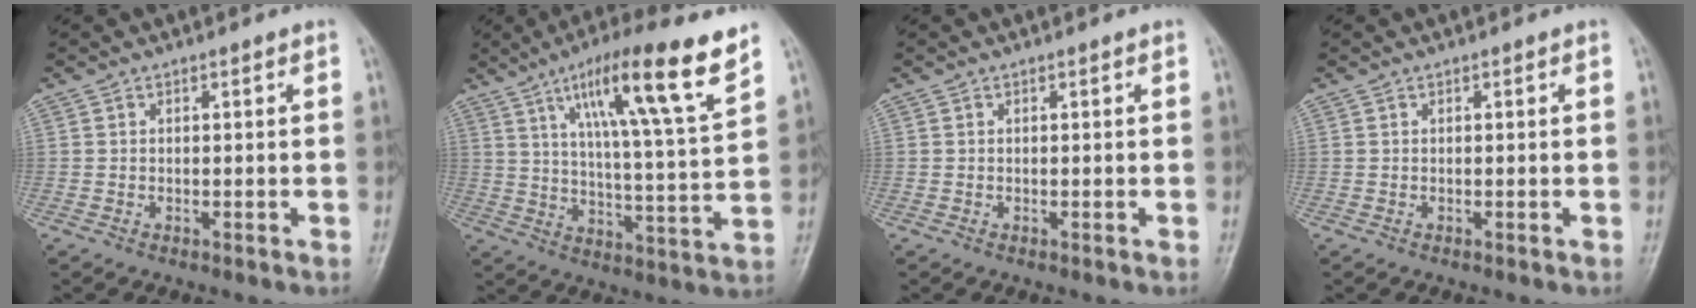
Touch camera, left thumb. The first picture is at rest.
{"total": 18.1, "force": [10.5, 1.8, 14.6], "torque": [-0.222, -0.042, 0.168]}
{"total": 0.0}
{"total": 0.0}